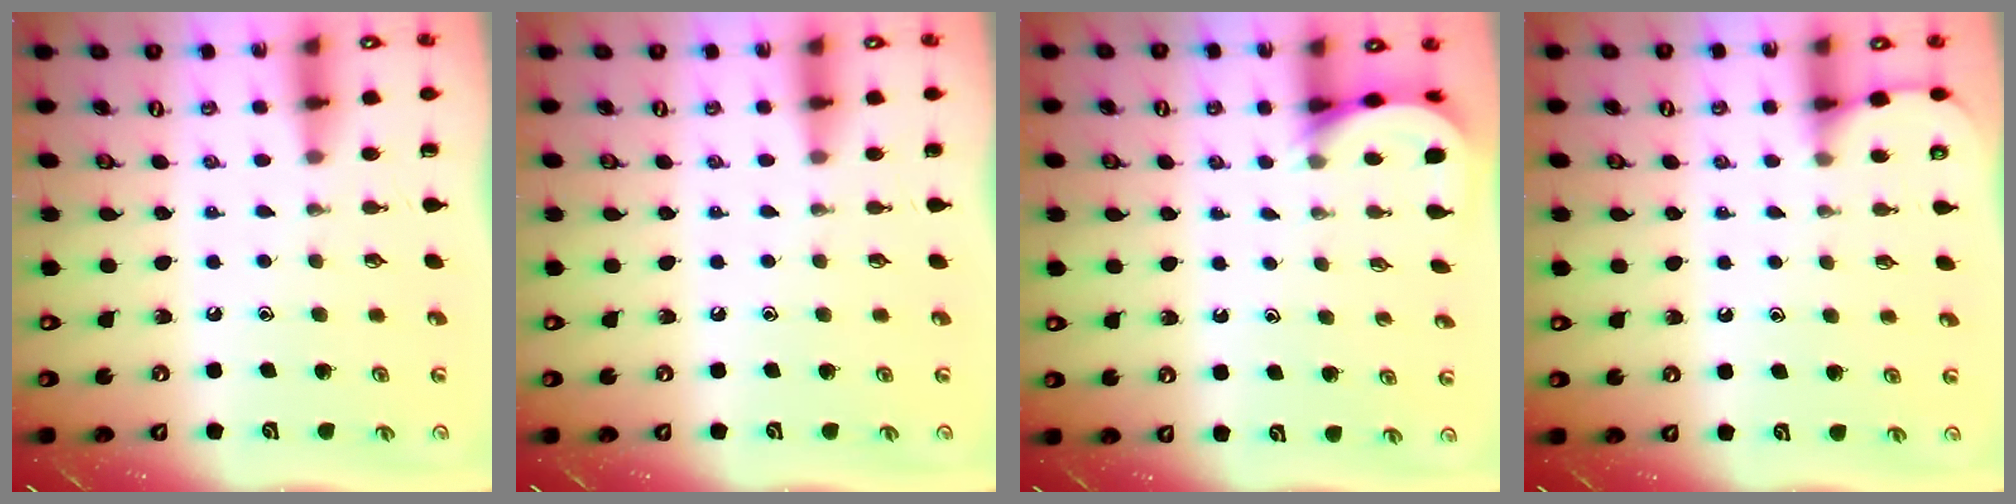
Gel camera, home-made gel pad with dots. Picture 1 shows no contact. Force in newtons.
{"total": 0.0}
{"total": 3.4, "press": 3.3, "slide": 0.3}
{"total": 4.3, "press": 4.2, "slide": 0.5}